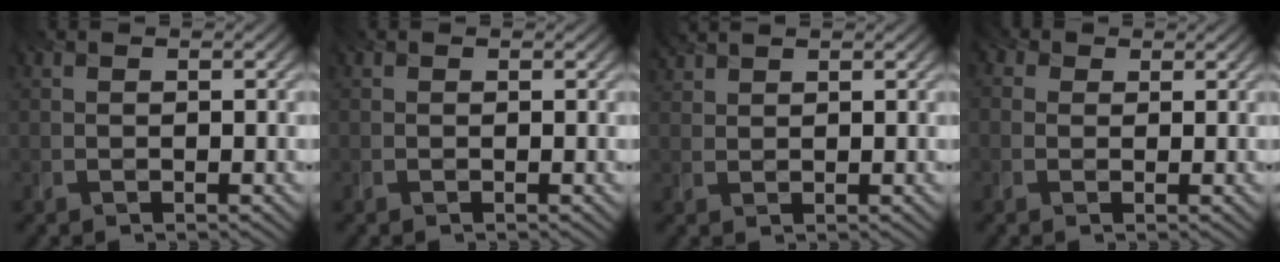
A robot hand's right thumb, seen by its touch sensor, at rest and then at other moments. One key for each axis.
{"total": 0.0}
{"total": 2.0, "fx": 1.9, "fy": 0.4, "fz": 0.2, "tx": -0.010, "ty": 0.009, "tz": 0.045}
{"total": 2.0, "fx": 0.6, "fy": 1.8, "fz": 0.6, "tx": -0.024, "ty": 0.002, "tz": 0.004}